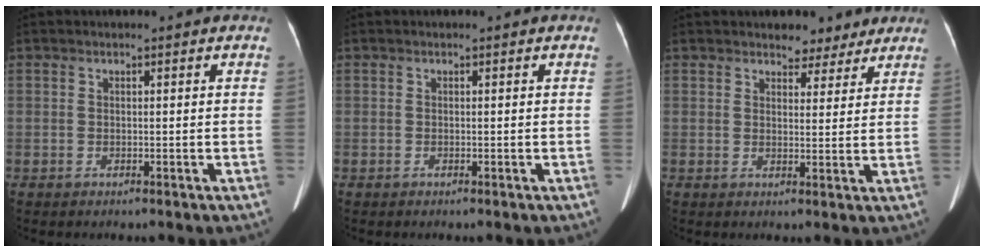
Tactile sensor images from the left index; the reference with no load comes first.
{"total": 0.0}
{"total": 4.4, "force": [3.7, 2.3, 0.8], "torque": [-0.003, 0.001, 0.046]}